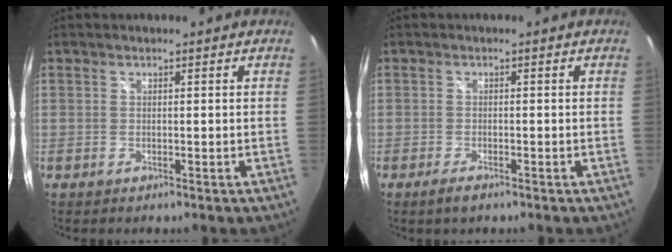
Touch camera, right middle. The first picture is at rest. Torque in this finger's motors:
{"motor_torque": [0.28, -0.24, 0.02, 0.01]}